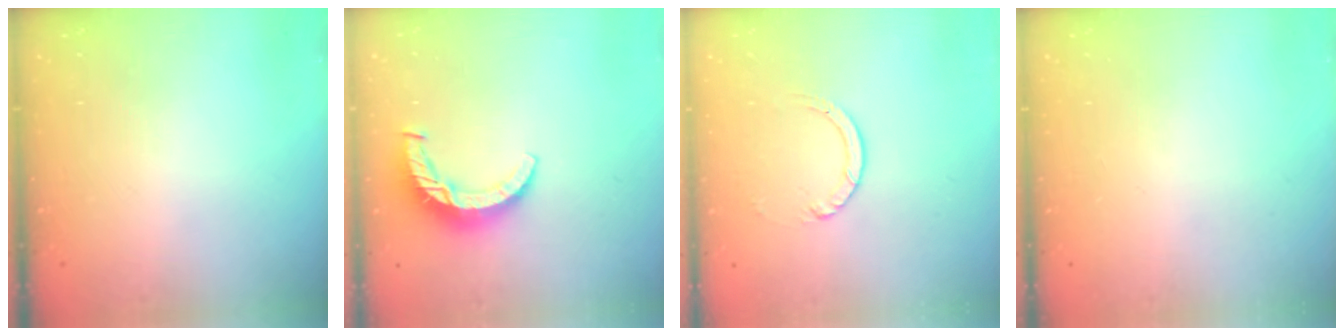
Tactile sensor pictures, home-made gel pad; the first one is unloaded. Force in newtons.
{"total": 9.3, "press": 9.3, "slide": 0.5}
{"total": 3.9, "press": 3.9, "slide": 0.4}
{"total": 0.0}